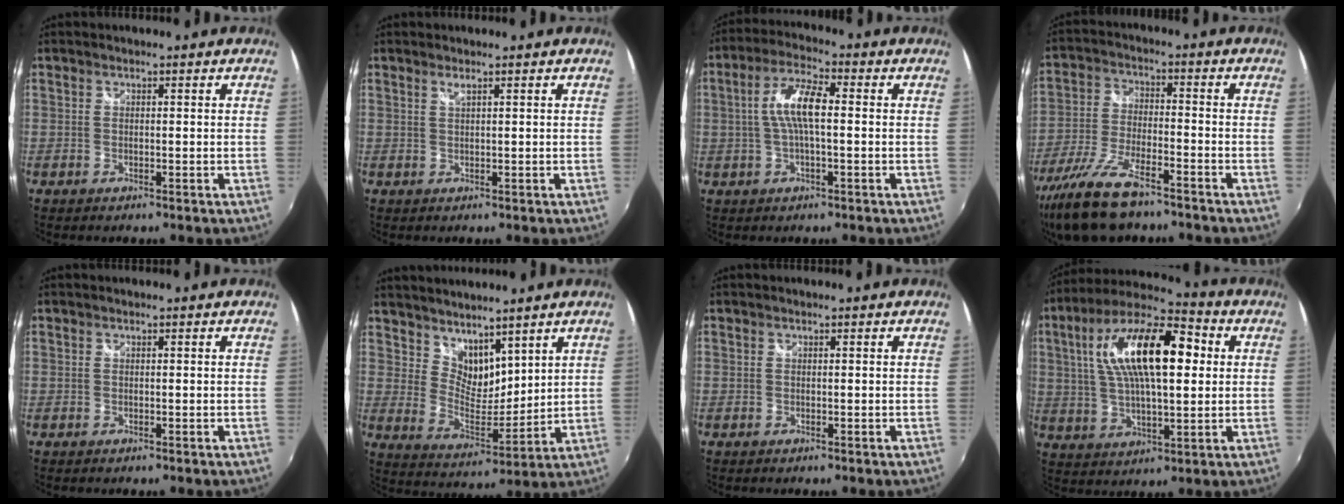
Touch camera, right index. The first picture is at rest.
{"total": 0.9, "force": [0.5, -0.2, 0.7], "torque": [-0.013, 0.002, 0.008]}
{"total": 8.0, "force": [0.2, 2.2, 7.7], "torque": [-0.153, 0.012, 0.004]}
{"total": 14.8, "force": [-11.2, 4.4, 8.6], "torque": [-0.189, -0.031, -0.208]}
{"total": 0.0}
{"total": 8.8, "force": [6.8, 4.4, 3.4], "torque": [-0.055, -0.001, 0.134]}
{"total": 0.0}
{"total": 19.9, "force": [4.5, 7.5, 17.8], "torque": [-0.326, 0.031, 0.071]}